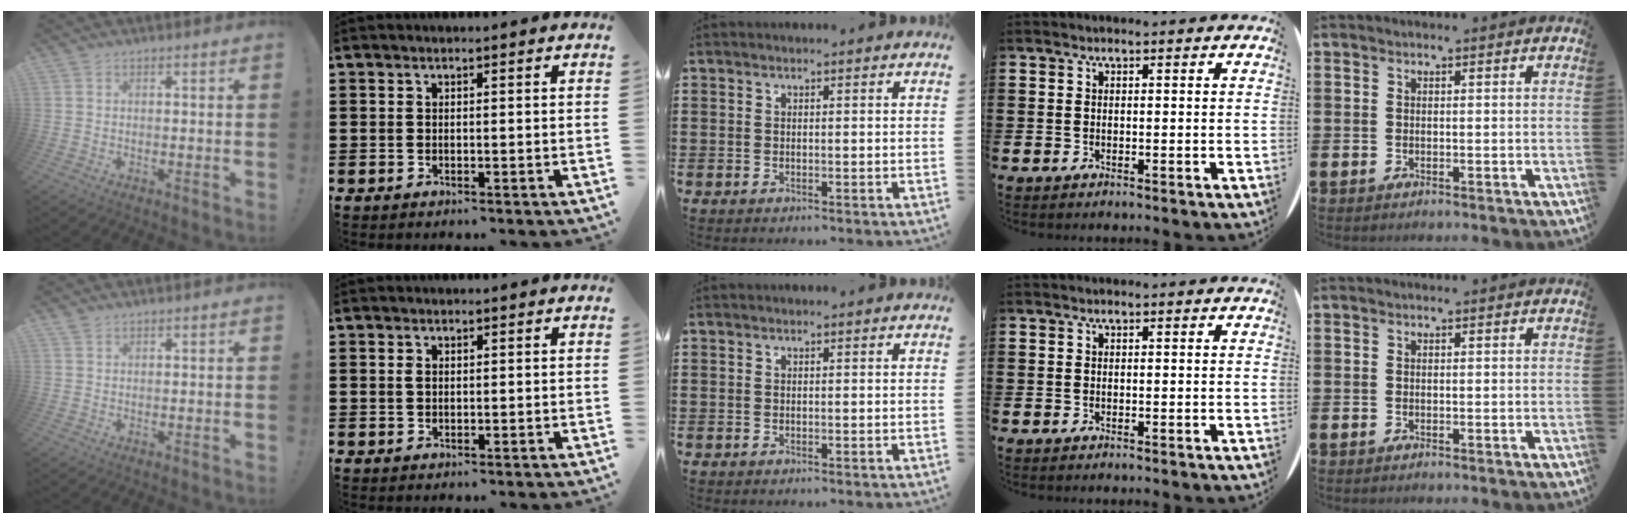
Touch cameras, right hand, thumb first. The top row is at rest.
{"thumb": {"total": 1.1, "force": [1.0, 0.5, 0.3], "torque": [-0.006, -0.003, 0.018]}, "index": {"total": 1.0, "force": [0.4, 0.7, 0.6], "torque": [-0.014, 0.005, 0.007]}}